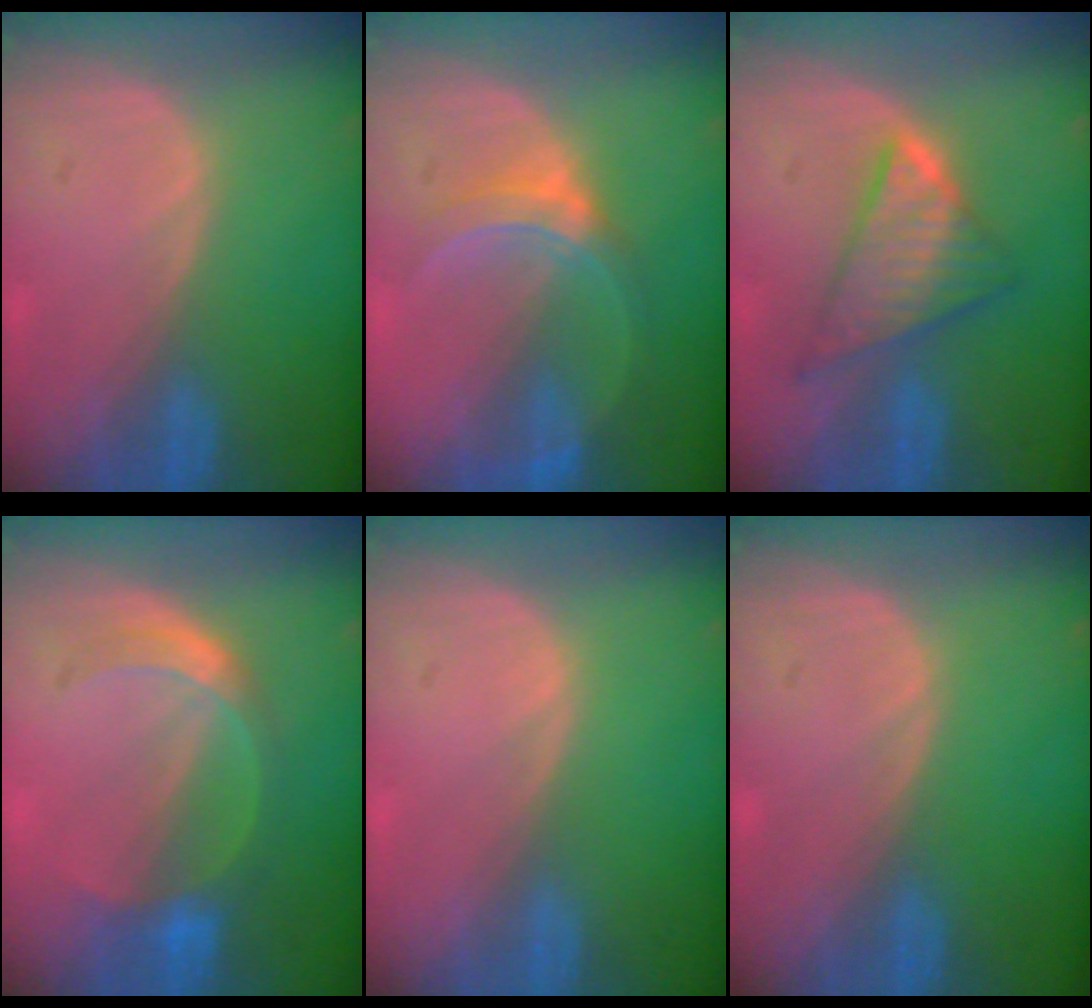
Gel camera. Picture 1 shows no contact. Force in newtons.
{"total": 5.9, "press": 5.7, "slide": 1.6}
{"total": 7.0, "press": 7.0, "slide": 0.2}
{"total": 5.7, "press": 5.4, "slide": 1.8}
{"total": 0.0}
{"total": 0.0}